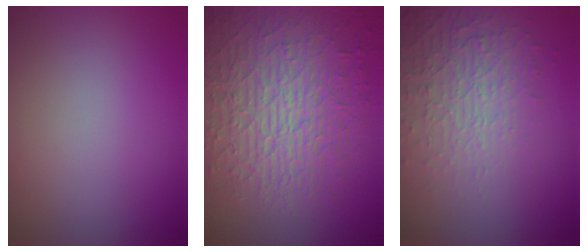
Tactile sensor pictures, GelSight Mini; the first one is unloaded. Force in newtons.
{"total": 8.6, "press": 6.1, "slide": 6.1}
{"total": 4.9, "press": 3.3, "slide": 3.7}